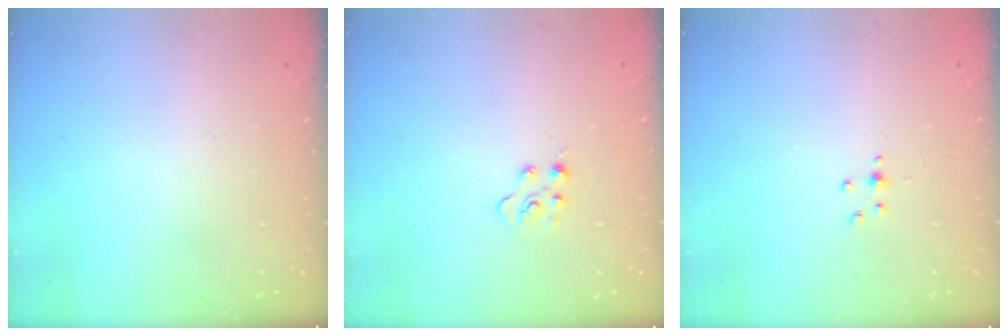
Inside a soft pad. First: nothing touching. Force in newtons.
{"total": 2.9, "press": 2.8, "slide": 0.4}
{"total": 2.0, "press": 1.9, "slide": 0.5}